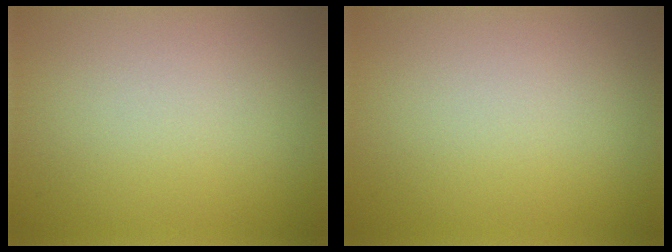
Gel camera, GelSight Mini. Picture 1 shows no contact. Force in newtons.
{"total": 0.0}